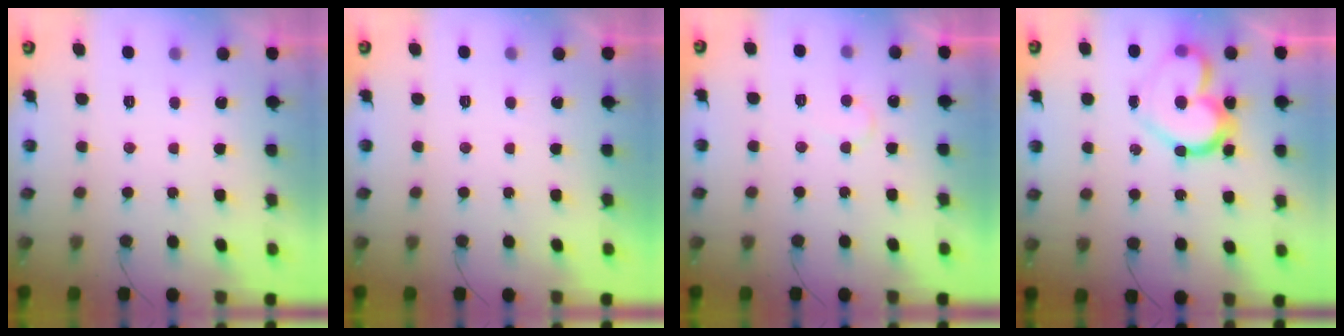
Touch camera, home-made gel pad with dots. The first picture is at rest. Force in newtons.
{"total": 1.7, "press": 1.7, "slide": 0.1}
{"total": 5.4, "press": 5.4, "slide": 0.4}
{"total": 16.8, "press": 16.8, "slide": 1.4}